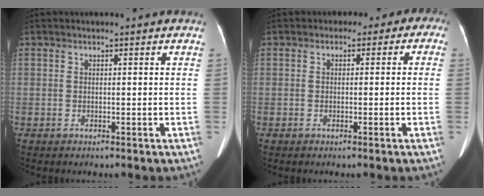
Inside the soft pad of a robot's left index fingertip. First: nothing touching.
{"total": 3.4, "force": [-0.6, 2.6, 2.1], "torque": [-0.004, 0.031, -0.018]}